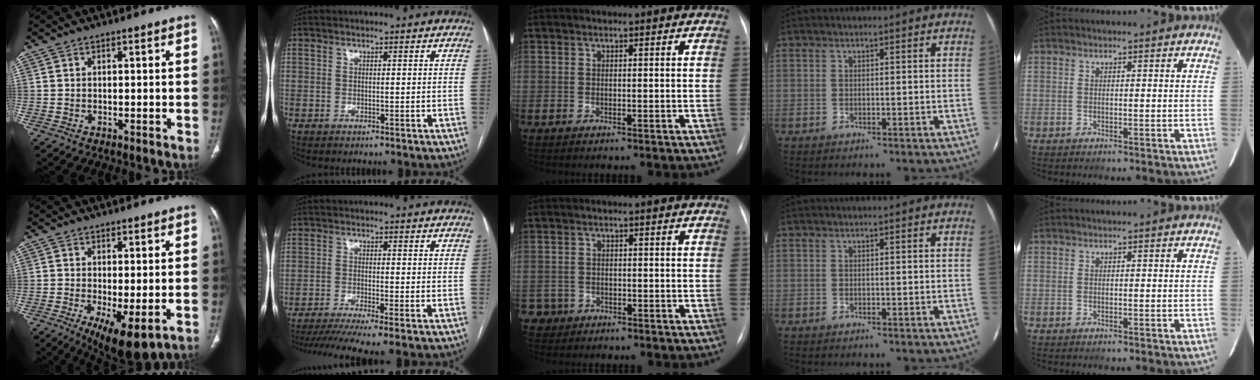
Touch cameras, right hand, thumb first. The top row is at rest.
{"thumb": {"total": 9.4, "force": [-3.2, 3.2, 8.2], "torque": [-0.133, -0.019, -0.043]}, "index": {"total": 8.8, "force": [-6.8, -0.5, 5.5], "torque": [-0.085, -0.015, -0.109]}, "middle": {"total": 2.4, "force": [-1.2, 2.0, -0.5], "torque": [0.008, 0.010, -0.023]}}